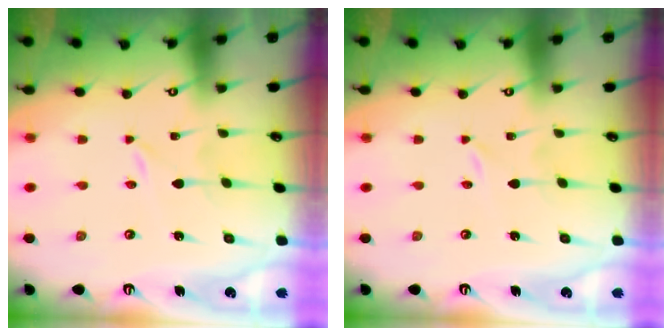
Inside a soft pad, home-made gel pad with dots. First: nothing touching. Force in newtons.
{"total": 0.0}